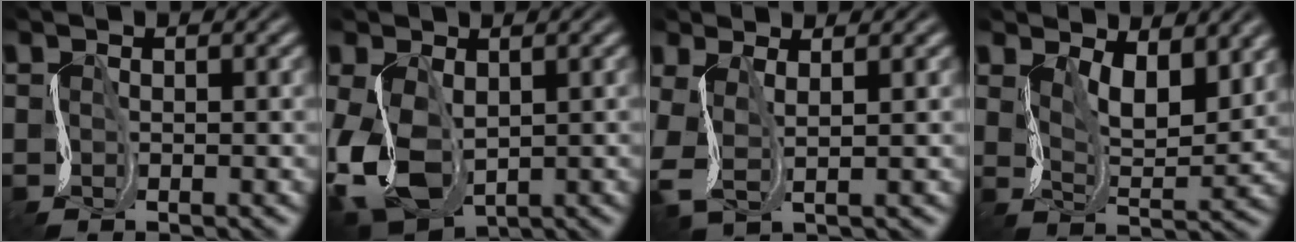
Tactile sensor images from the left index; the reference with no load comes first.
{"total": 7.9, "force": [-2.3, 4.8, 5.9], "torque": [-0.150, -0.014, -0.048]}
{"total": 2.9, "force": [0.2, 1.2, 2.7], "torque": [-0.080, -0.003, 0.001]}
{"total": 5.5, "force": [2.5, 2.5, 4.2], "torque": [-0.070, -0.012, 0.036]}